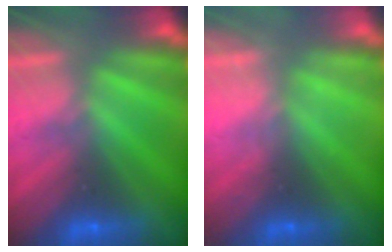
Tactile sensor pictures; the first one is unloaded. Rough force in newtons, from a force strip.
{"total": 2.2}